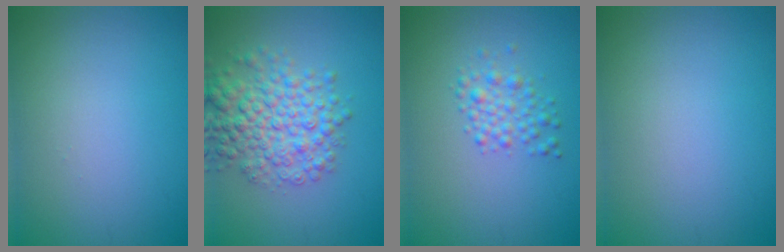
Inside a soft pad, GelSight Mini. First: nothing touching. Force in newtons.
{"total": 6.0, "press": 6.0, "slide": 0.2}
{"total": 2.2, "press": 2.2, "slide": 0.1}
{"total": 0.0}